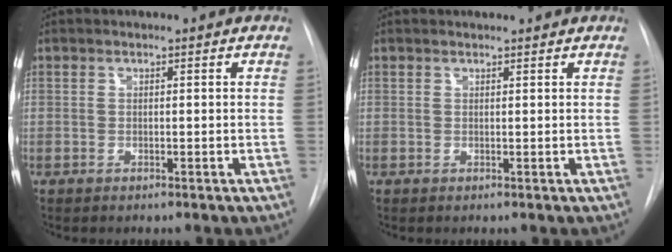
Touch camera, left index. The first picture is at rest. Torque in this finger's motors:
{"motor_torque": [0.70, -1.23, -0.09, 0.00]}